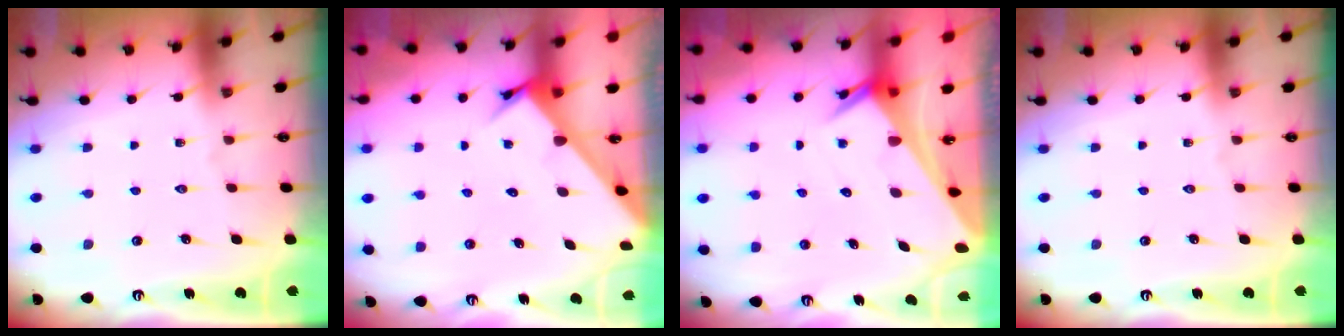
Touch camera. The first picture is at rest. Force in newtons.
{"total": 3.6, "press": 3.6, "slide": 0.2}
{"total": 3.6, "press": 3.6, "slide": 0.3}
{"total": 0.0}